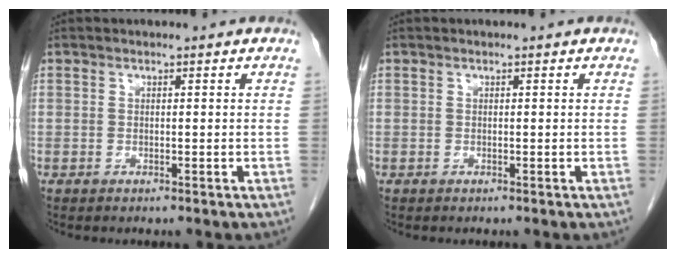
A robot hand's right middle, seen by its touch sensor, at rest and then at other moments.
{"total": 0.0}